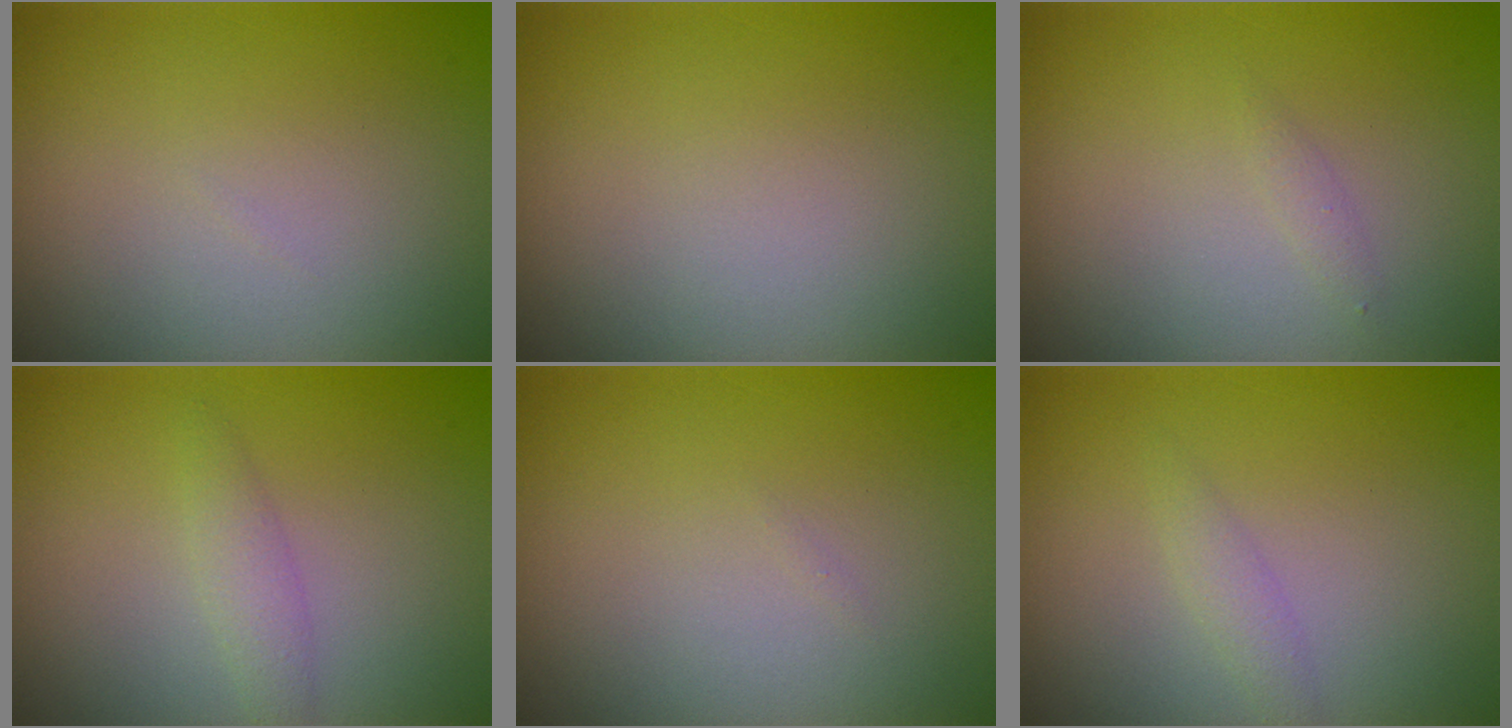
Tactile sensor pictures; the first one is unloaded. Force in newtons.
{"total": 0.0}
{"total": 0.6, "press": 0.6, "slide": 0.0}
{"total": 1.5, "press": 1.5, "slide": 0.0}
{"total": 0.0}
{"total": 1.2, "press": 1.2, "slide": 0.0}